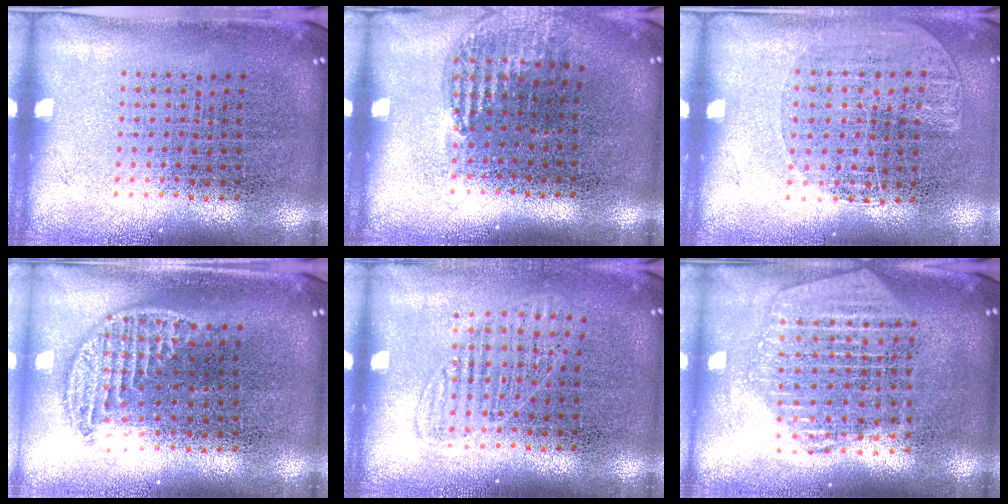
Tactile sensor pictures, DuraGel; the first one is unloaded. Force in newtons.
{"total": 1.0, "press": 1.0, "slide": 0.4}
{"total": 1.1, "press": 0.9, "slide": 0.5}
{"total": 1.3, "press": 1.2, "slide": 0.7}
{"total": 1.3, "press": 1.1, "slide": 0.6}
{"total": 2.3, "press": 2.0, "slide": 1.0}